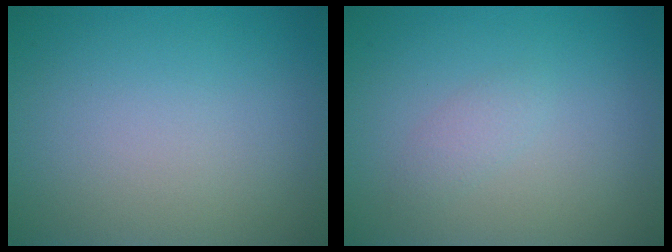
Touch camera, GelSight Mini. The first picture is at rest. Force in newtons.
{"total": 1.0, "press": 1.0, "slide": 0.1}